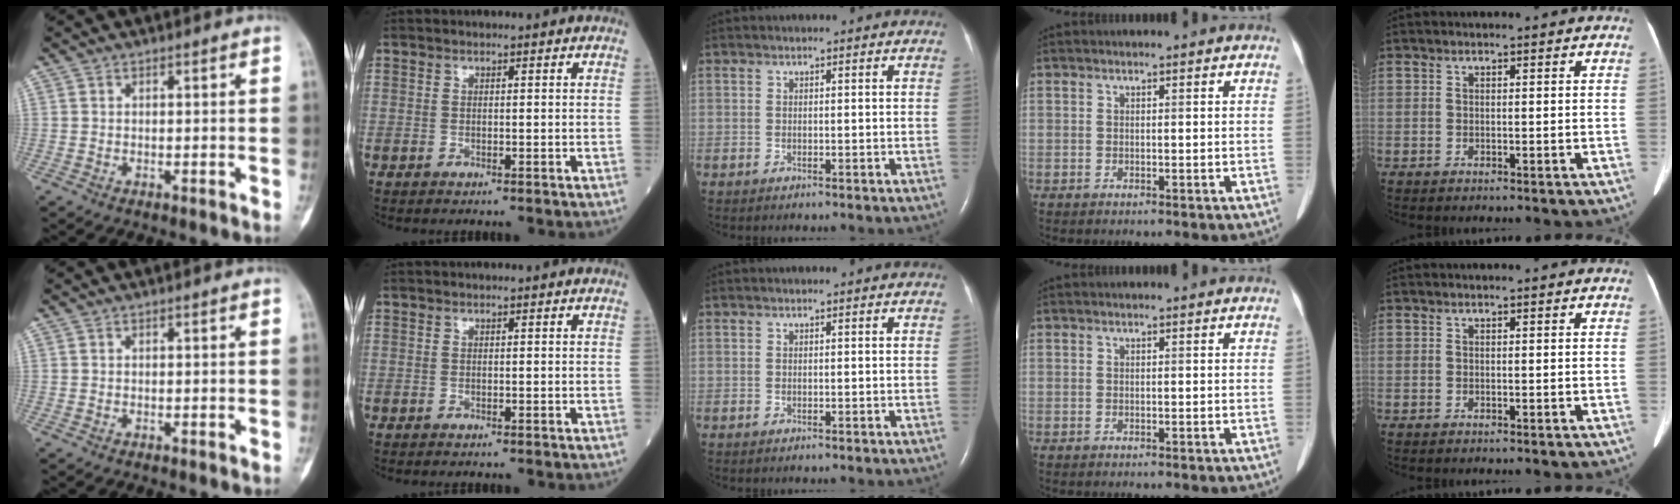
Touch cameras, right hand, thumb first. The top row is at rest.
{}